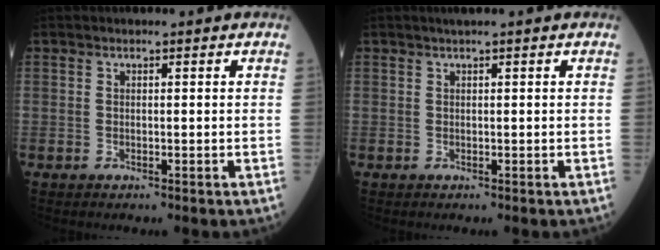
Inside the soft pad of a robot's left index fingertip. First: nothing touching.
{"total": 0.9, "force": [0.6, -0.2, 0.6], "torque": [-0.014, 0.004, 0.015]}